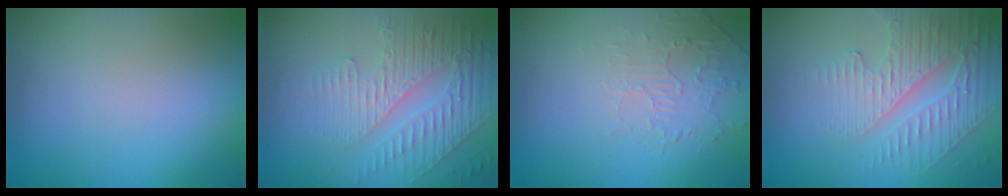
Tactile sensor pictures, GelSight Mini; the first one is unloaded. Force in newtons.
{"total": 5.3, "press": 3.3, "slide": 4.2}
{"total": 2.0, "press": 0.6, "slide": 1.9}
{"total": 3.8, "press": 3.6, "slide": 1.2}